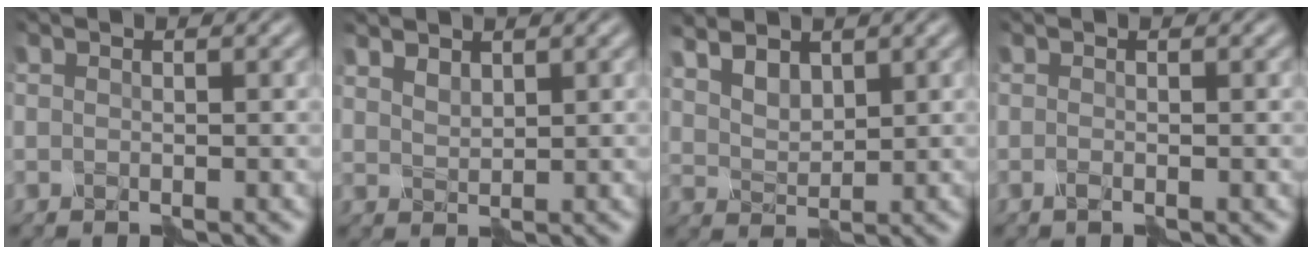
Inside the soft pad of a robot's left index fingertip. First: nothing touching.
{"total": 1.7, "force": [1.6, 0.4, 0.2], "torque": [-0.007, 0.001, 0.035]}
{"total": 3.8, "force": [2.9, 1.8, 1.6], "torque": [-0.033, 0.016, 0.050]}
{"total": 0.6, "force": [-0.4, 0.1, 0.4], "torque": [-0.009, -0.001, -0.010]}